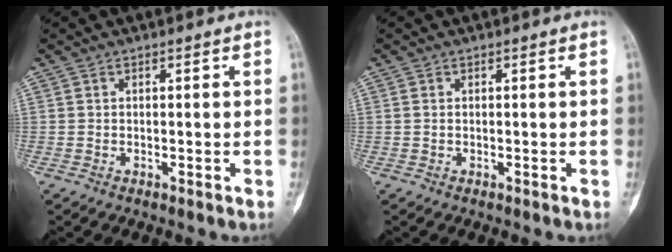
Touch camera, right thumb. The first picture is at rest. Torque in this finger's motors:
{"motor_torque": [-0.19, -0.21, 0.23, 0.05, -0.02]}